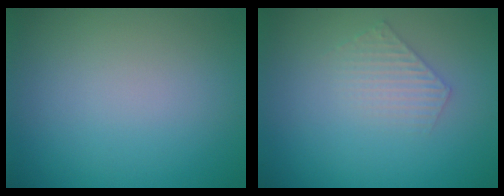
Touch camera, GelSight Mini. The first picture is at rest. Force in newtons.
{"total": 1.9, "press": 1.9, "slide": 0.3}